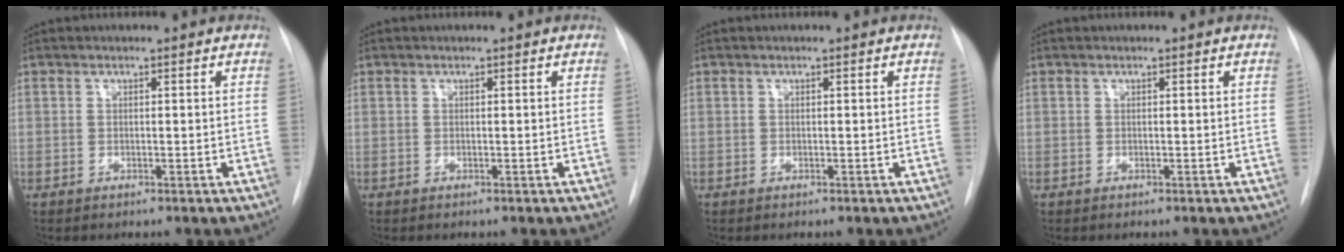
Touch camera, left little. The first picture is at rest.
{"total": 0.0}
{"total": 0.0}
{"total": 0.0}